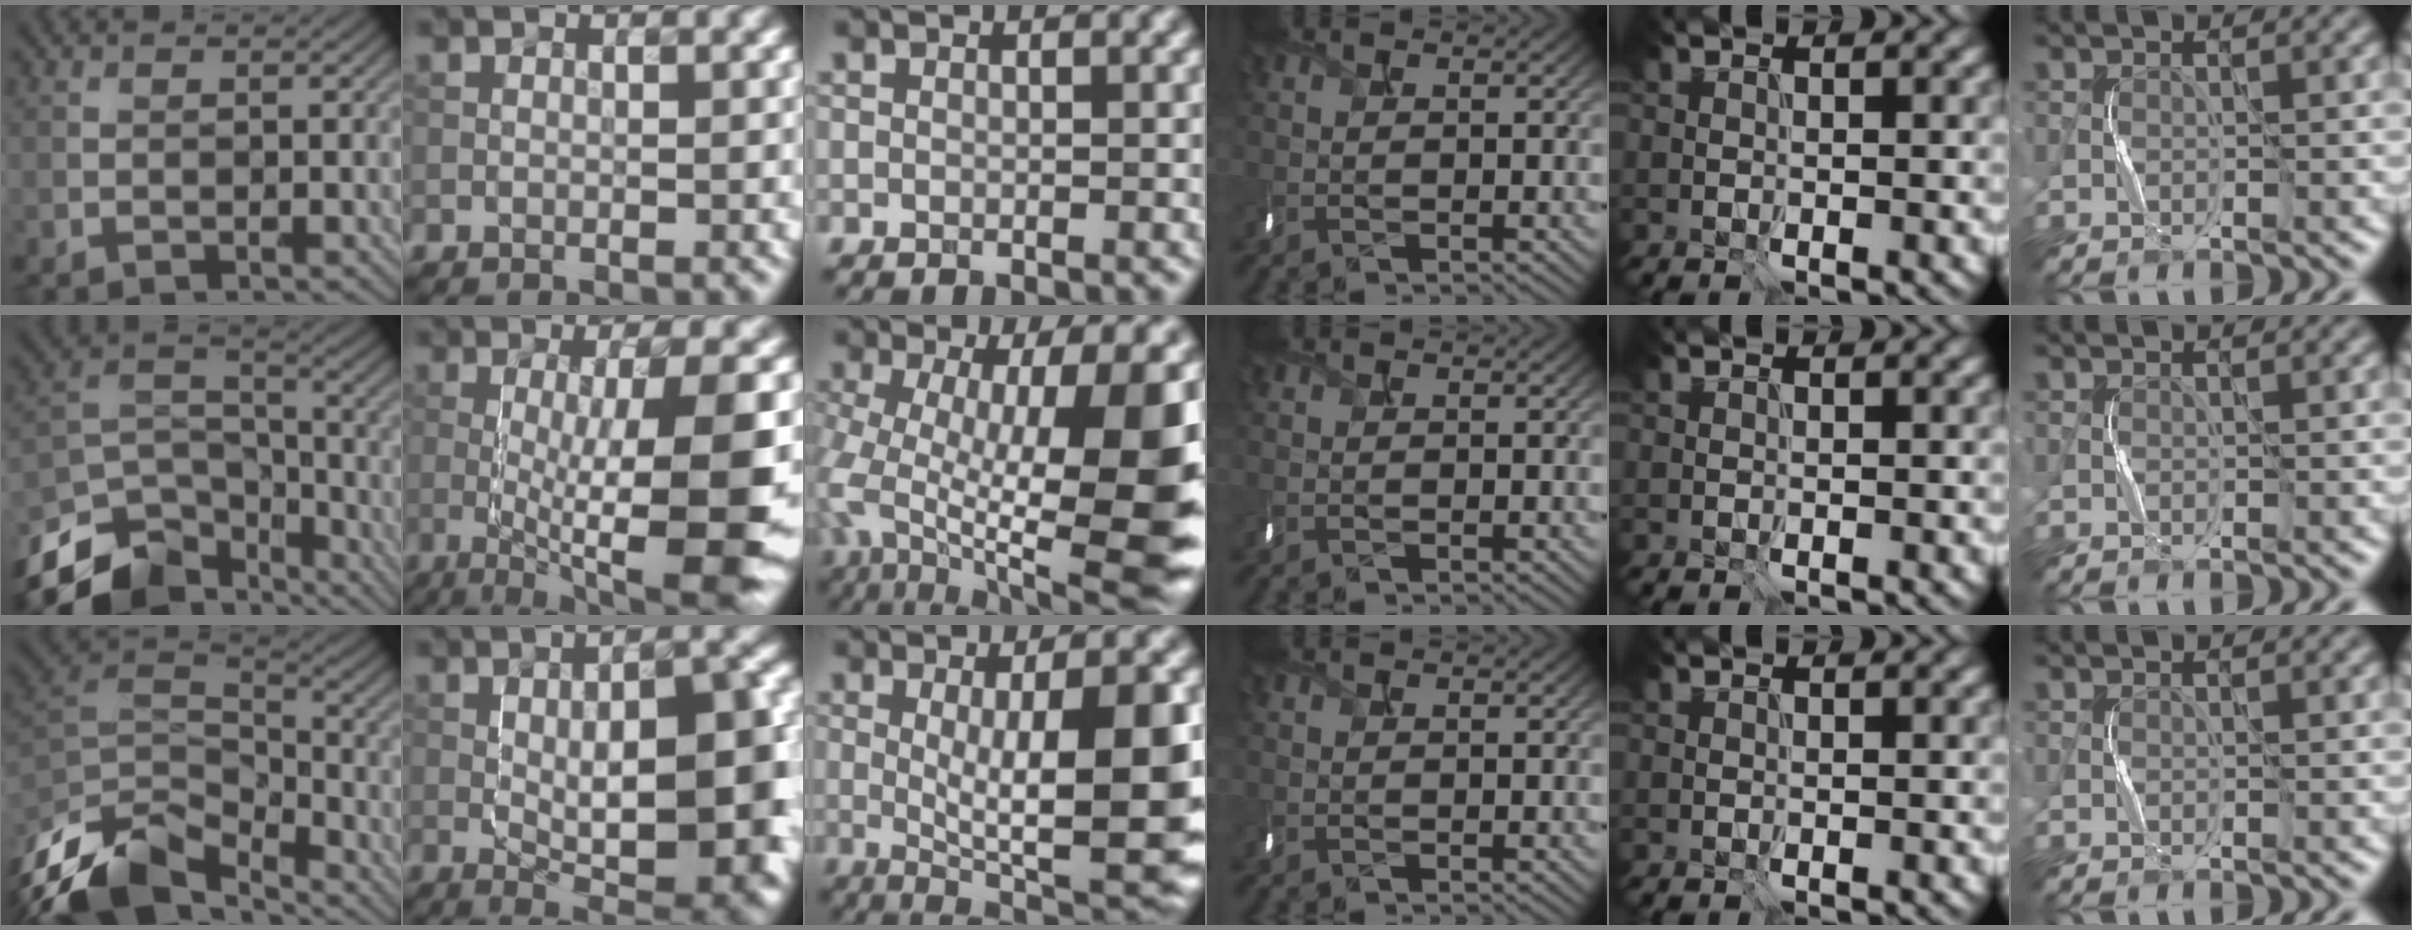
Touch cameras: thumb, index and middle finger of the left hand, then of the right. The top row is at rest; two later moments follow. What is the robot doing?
{"motion": "shake", "object": "box of matches"}